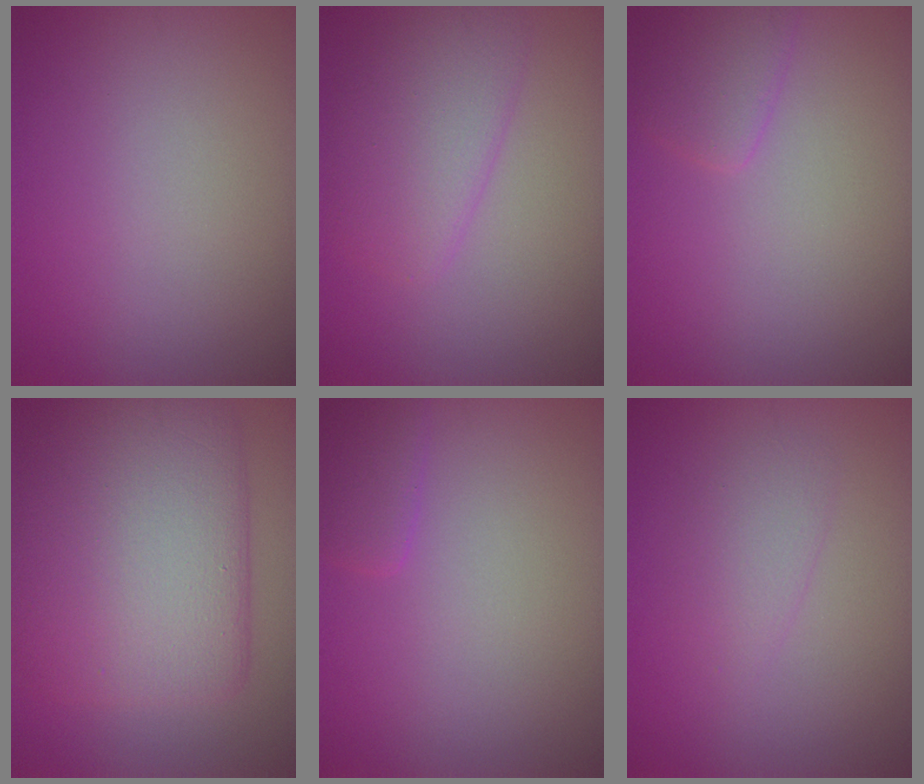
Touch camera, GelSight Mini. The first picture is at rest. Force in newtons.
{"total": 3.9, "press": 3.9, "slide": 0.3}
{"total": 2.1, "press": 2.1, "slide": 0.2}
{"total": 10.8, "press": 10.8, "slide": 0.6}
{"total": 1.9, "press": 1.8, "slide": 0.3}
{"total": 1.8, "press": 1.8, "slide": 0.1}